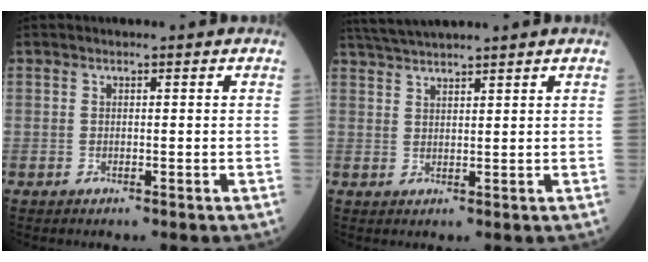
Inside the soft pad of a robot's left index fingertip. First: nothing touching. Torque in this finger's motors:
{"motor_torque": [0.24, -0.53, 0.18, 0.13]}